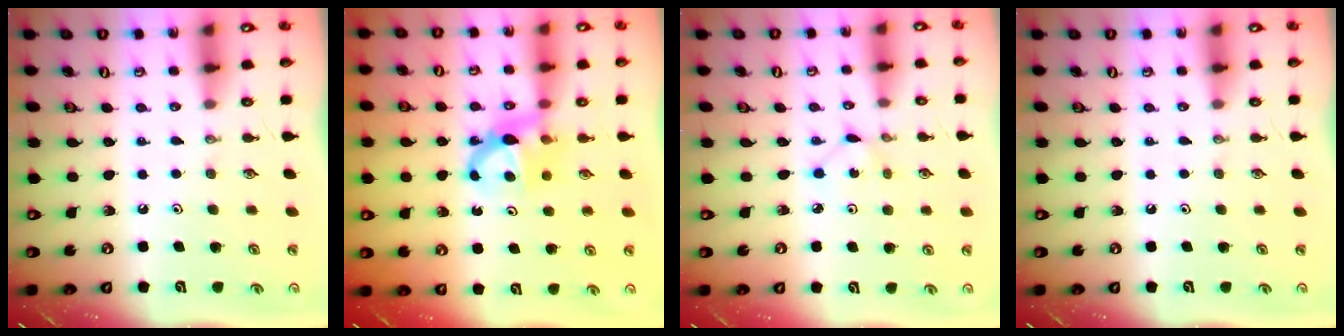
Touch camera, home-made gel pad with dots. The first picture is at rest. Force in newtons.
{"total": 7.3, "press": 7.3, "slide": 0.2}
{"total": 1.2, "press": 1.2, "slide": 0.1}
{"total": 0.0}